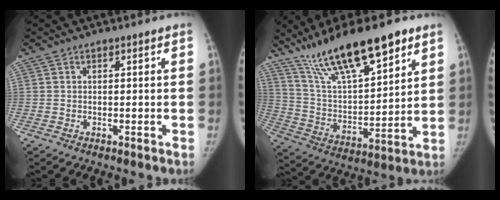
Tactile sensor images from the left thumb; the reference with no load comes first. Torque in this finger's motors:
{"motor_torque": [0.44, 0.18, 1.27, -1.51, 0.07]}